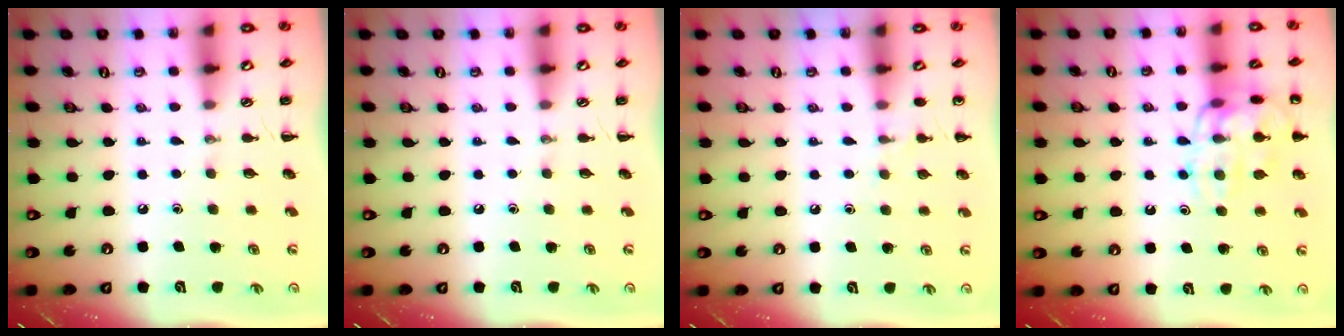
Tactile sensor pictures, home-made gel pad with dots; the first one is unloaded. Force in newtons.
{"total": 0.0}
{"total": 5.7, "press": 5.5, "slide": 1.6}
{"total": 14.2, "press": 14.1, "slide": 1.2}